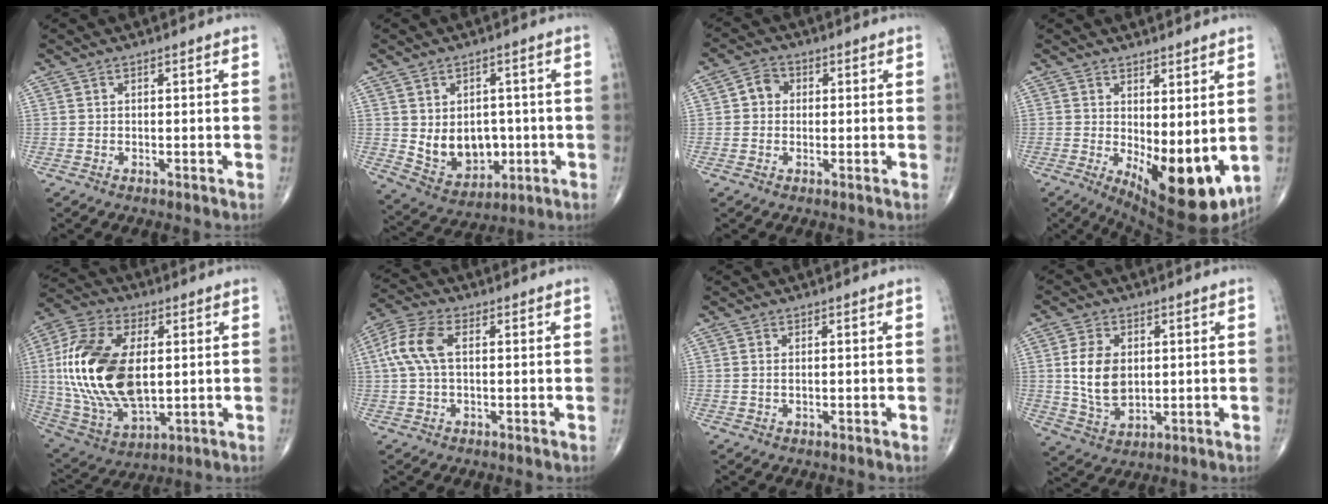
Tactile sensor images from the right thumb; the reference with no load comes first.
{"total": 10.4, "force": [-0.6, 7.9, 6.7], "torque": [-0.068, 0.000, 0.015]}
{"total": 3.8, "force": [0.3, 3.4, 1.7], "torque": [-0.014, 0.010, -0.002]}
{"total": 13.7, "force": [-0.9, 5.8, 12.4], "torque": [-0.172, -0.031, 0.006]}
{"total": 23.6, "force": [1.9, 13.1, 19.5], "torque": [-0.397, -0.012, 0.040]}
{"total": 8.1, "force": [1.3, 4.3, 6.7], "torque": [-0.165, 0.024, 0.021]}
{"total": 0.8, "force": [0.1, 0.4, 0.7], "torque": [-0.019, 0.003, 0.004]}
{"total": 10.2, "force": [1.1, 6.7, 7.6], "torque": [-0.135, -0.009, 0.028]}